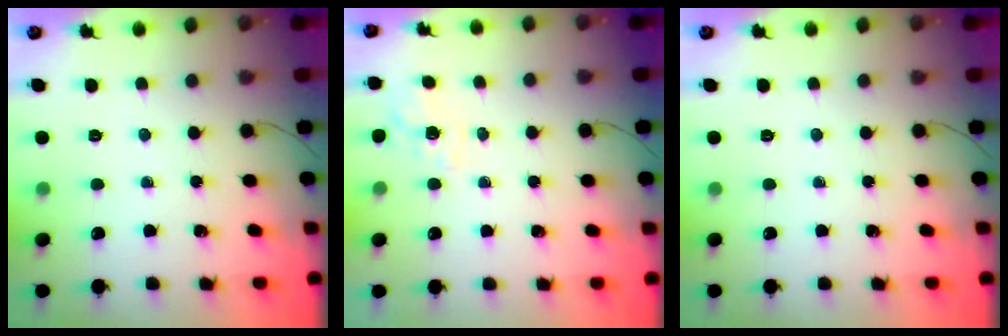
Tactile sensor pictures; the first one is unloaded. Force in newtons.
{"total": 2.1, "press": 1.7, "slide": 1.1}
{"total": 0.0}